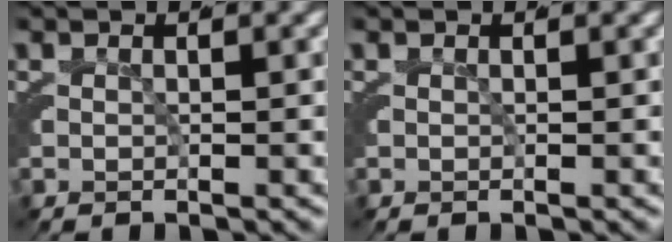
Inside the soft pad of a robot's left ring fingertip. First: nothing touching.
{"total": 0.0}